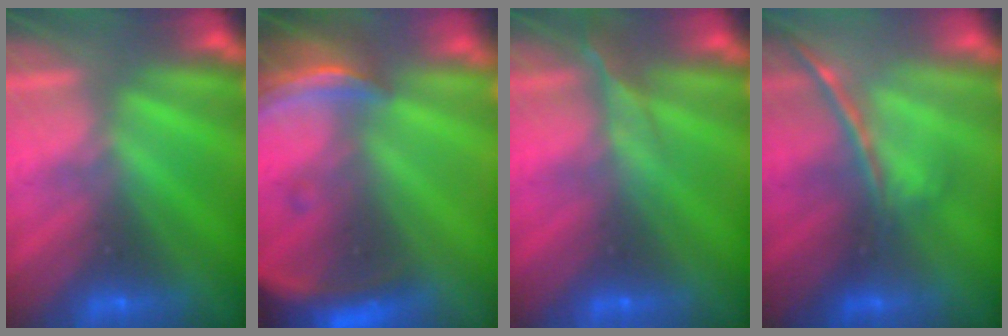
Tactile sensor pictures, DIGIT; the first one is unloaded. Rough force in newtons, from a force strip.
{"total": 9.2}
{"total": 2.6}
{"total": 1.7}